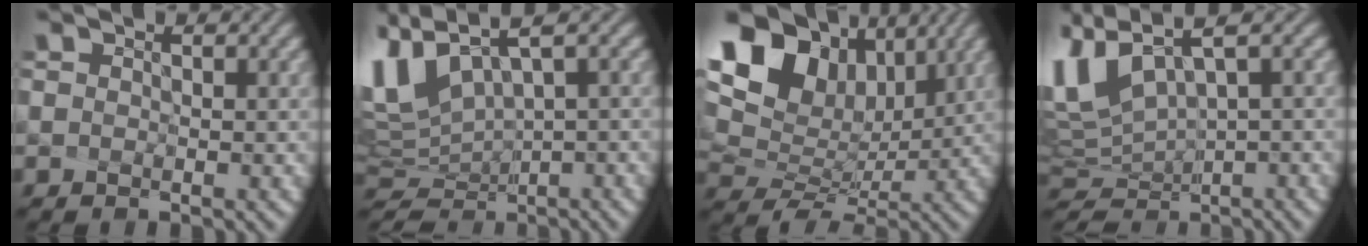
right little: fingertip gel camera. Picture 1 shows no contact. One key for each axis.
{"total": 3.9, "fx": 1.3, "fy": 1.1, "fz": 3.5, "tx": -0.103, "ty": -0.023, "tz": 0.054}
{"total": 13.0, "fx": 5.7, "fy": 8.4, "fz": 8.1, "tx": -0.181, "ty": 0.024, "tz": 0.131}
{"total": 4.6, "fx": 1.9, "fy": 1.1, "fz": 4.1, "tx": -0.123, "ty": -0.020, "tz": 0.065}